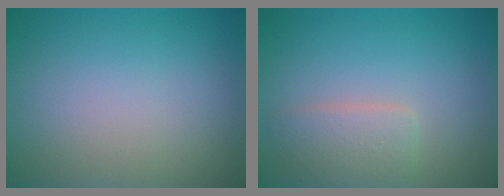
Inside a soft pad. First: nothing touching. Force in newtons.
{"total": 2.6, "press": 2.6, "slide": 0.1}